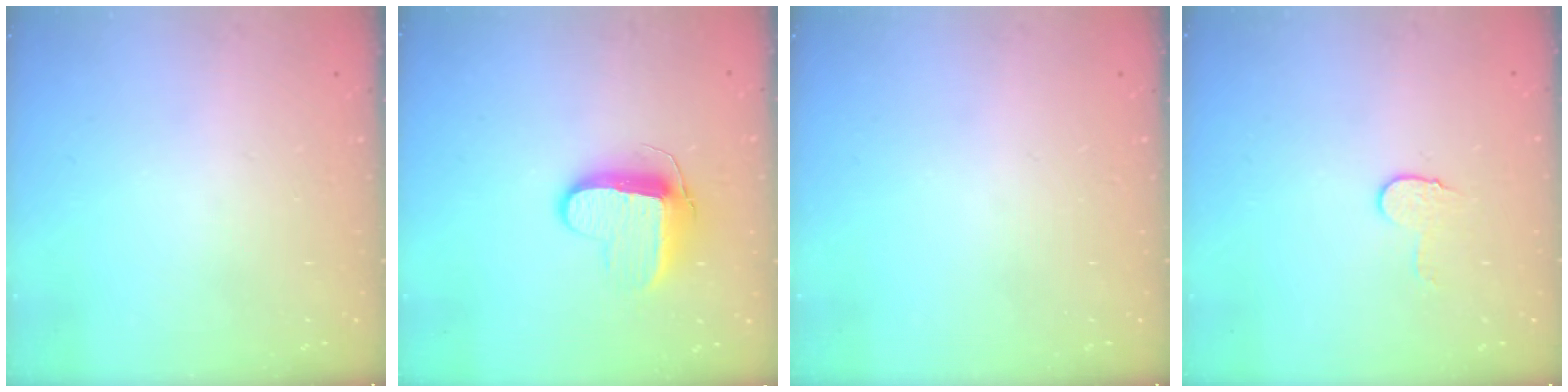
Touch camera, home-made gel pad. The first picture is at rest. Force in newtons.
{"total": 10.0, "press": 10.0, "slide": 0.2}
{"total": 0.0}
{"total": 6.4, "press": 6.4, "slide": 0.6}